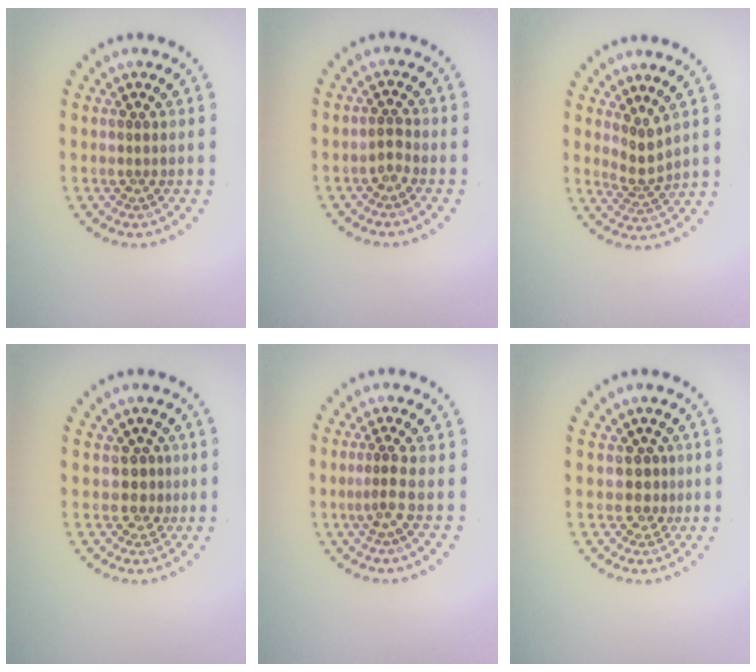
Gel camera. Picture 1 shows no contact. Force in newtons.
{"total": 1.1, "press": 0.9, "slide": 0.6}
{"total": 2.2, "press": 1.6, "slide": 1.5}
{"total": 1.8, "press": 1.3, "slide": 1.3}
{"total": 1.6, "press": 1.1, "slide": 1.1}
{"total": 1.8, "press": 1.3, "slide": 1.3}